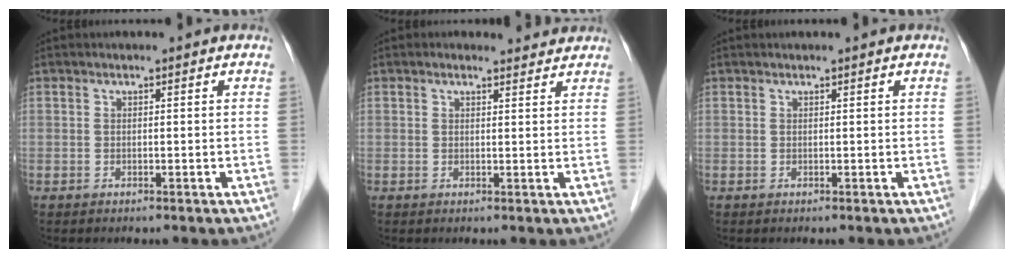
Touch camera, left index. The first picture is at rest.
{"total": 2.6, "force": [2.5, 0.8, 0.2], "torque": [-0.010, 0.006, 0.027]}
{"total": 0.9, "force": [0.8, 0.0, 0.4], "torque": [-0.008, 0.012, 0.017]}